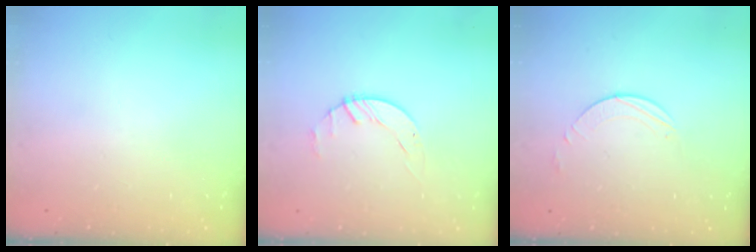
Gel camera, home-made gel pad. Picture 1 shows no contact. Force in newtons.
{"total": 1.4, "press": 1.4, "slide": 0.2}
{"total": 3.9, "press": 3.9, "slide": 0.3}